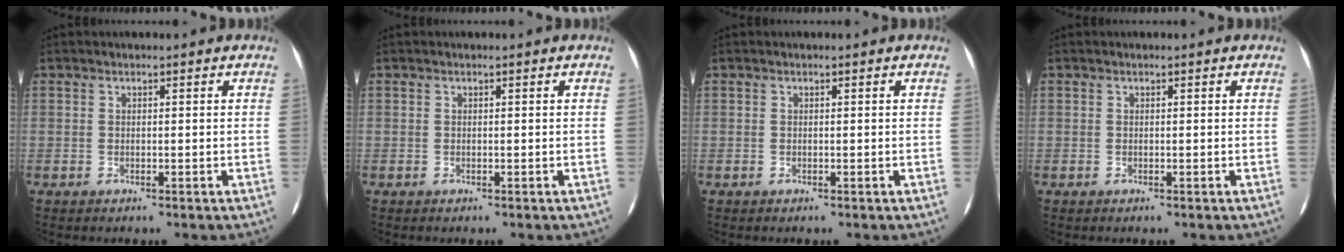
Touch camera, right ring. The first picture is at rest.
{"total": 0.0}
{"total": 0.0}
{"total": 0.0}